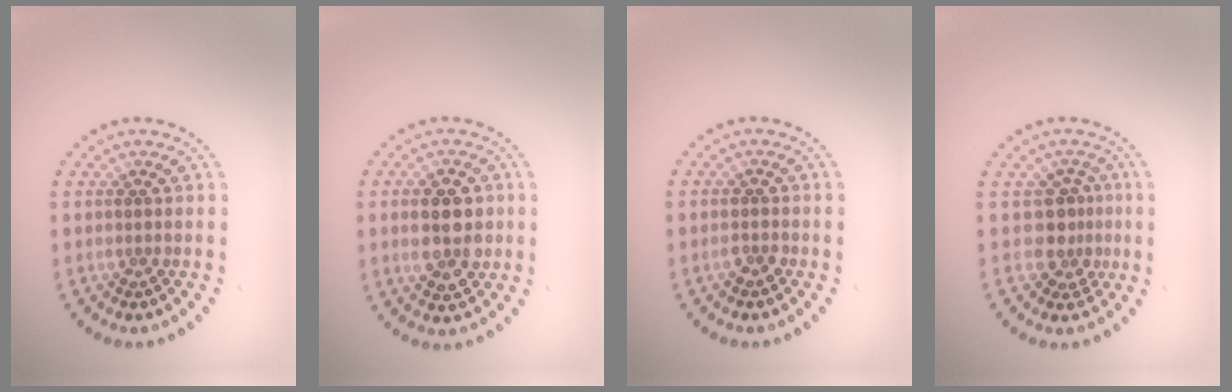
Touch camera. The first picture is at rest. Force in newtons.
{"total": 5.0, "press": 5.0, "slide": 0.3}
{"total": 1.3, "press": 1.3, "slide": 0.1}
{"total": 2.6, "press": 2.0, "slide": 1.7}